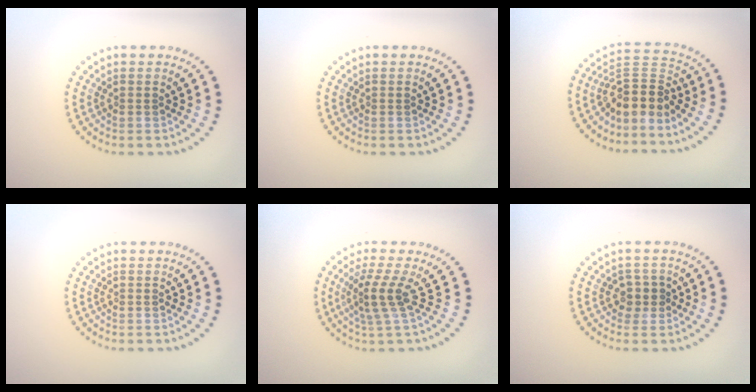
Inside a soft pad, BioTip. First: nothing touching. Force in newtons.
{"total": 0.0}
{"total": 4.1, "press": 3.2, "slide": 2.5}
{"total": 0.0}
{"total": 2.9, "press": 1.9, "slide": 2.2}
{"total": 1.7, "press": 1.4, "slide": 1.0}